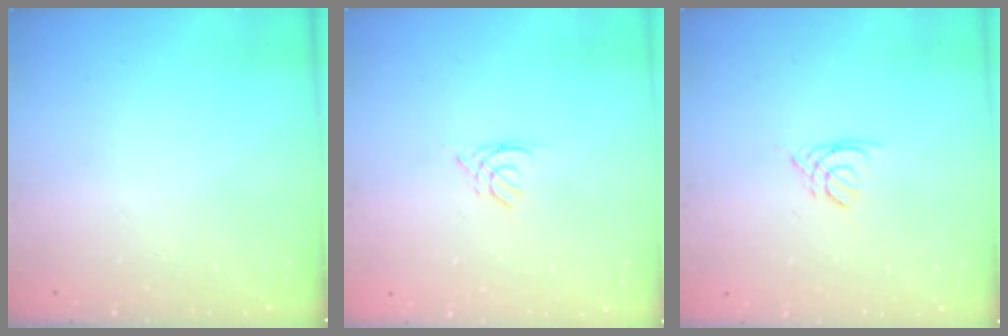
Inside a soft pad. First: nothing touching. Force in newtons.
{"total": 1.3, "press": 1.3, "slide": 0.3}
{"total": 2.6, "press": 2.6, "slide": 0.3}